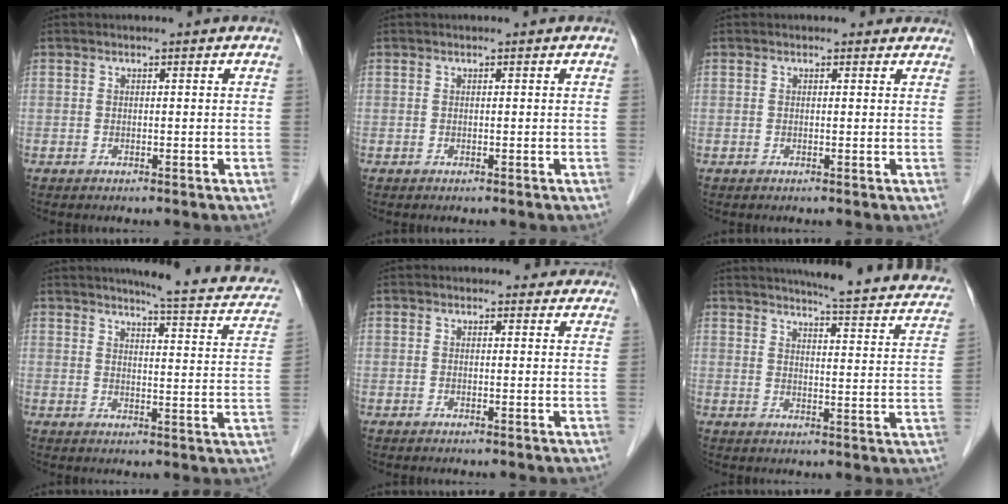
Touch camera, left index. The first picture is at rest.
{"total": 0.0}
{"total": 1.4, "force": [1.1, 0.8, 0.3], "torque": [-0.001, 0.002, 0.001]}
{"total": 13.8, "force": [11.7, 2.1, 7.1], "torque": [-0.077, -0.018, 0.117]}
{"total": 2.7, "force": [2.3, 1.3, 0.2], "torque": [0.007, 0.000, 0.010]}
{"total": 19.4, "force": [16.8, 2.5, 9.3], "torque": [-0.112, -0.032, 0.184]}